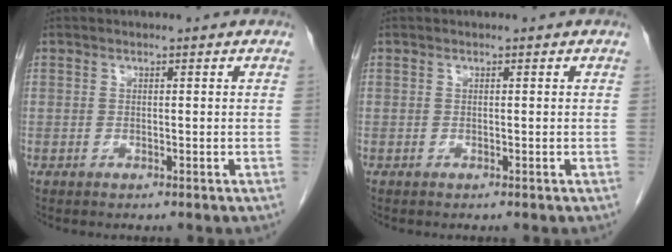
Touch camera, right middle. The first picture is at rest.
{"total": 0.0}